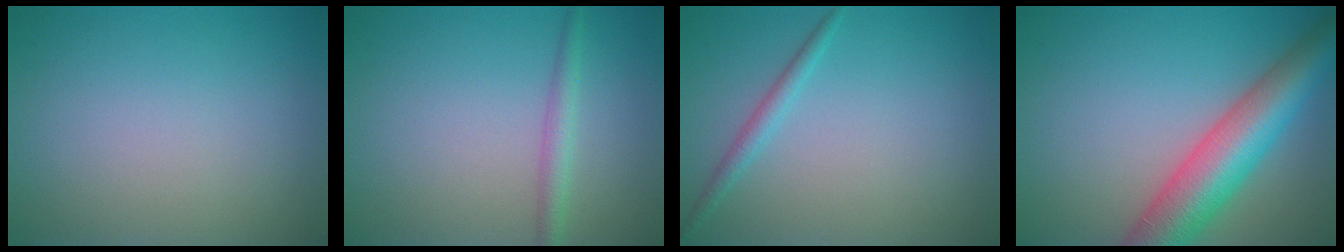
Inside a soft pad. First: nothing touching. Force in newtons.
{"total": 1.9, "press": 1.8, "slide": 0.1}
{"total": 1.4, "press": 1.4, "slide": 0.0}
{"total": 8.4, "press": 8.4, "slide": 0.4}